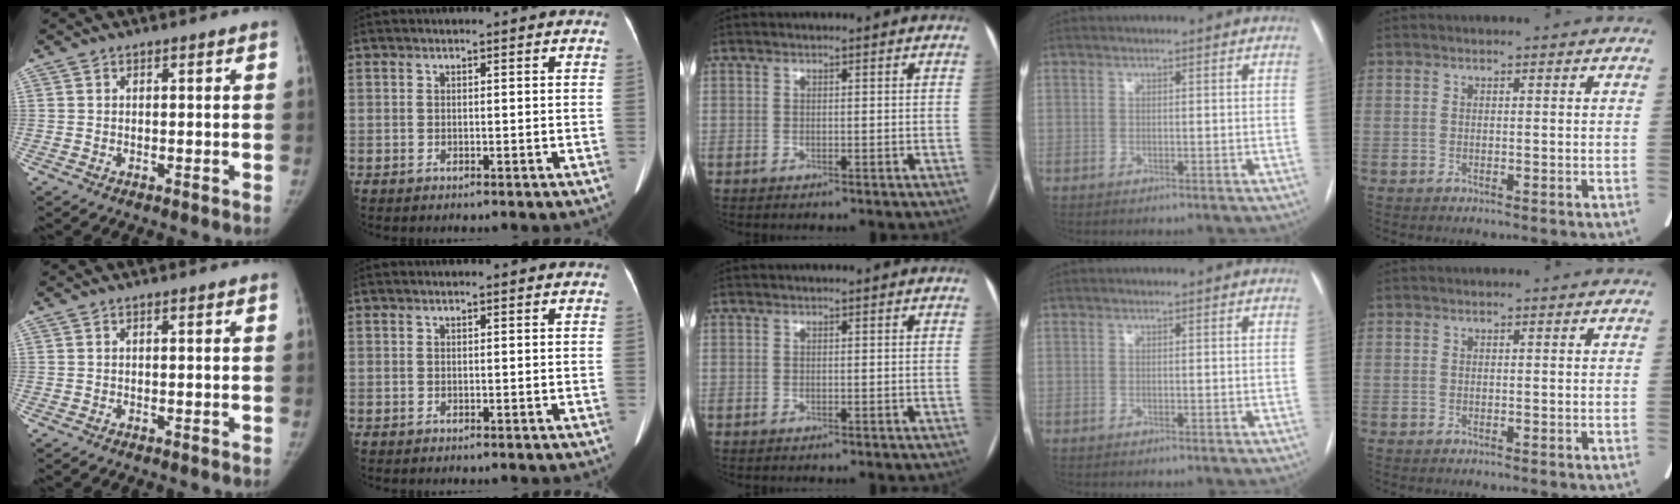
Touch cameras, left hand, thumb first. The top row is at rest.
{}